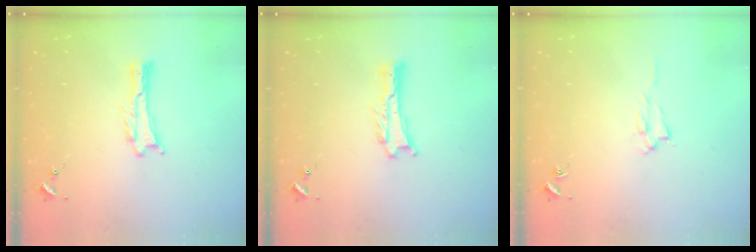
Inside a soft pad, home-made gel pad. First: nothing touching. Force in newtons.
{"total": 0.0}
{"total": 1.4, "press": 1.4, "slide": 0.2}